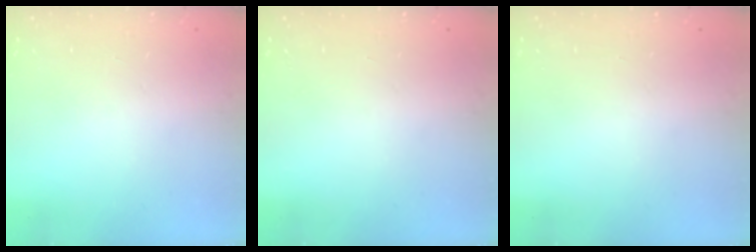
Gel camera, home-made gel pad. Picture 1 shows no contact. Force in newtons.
{"total": 0.0}
{"total": 0.0}